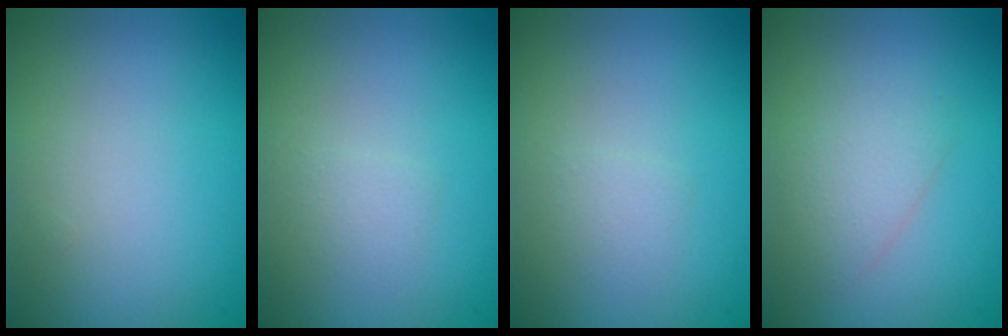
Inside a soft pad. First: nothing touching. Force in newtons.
{"total": 1.1, "press": 1.0, "slide": 0.1}
{"total": 1.1, "press": 1.0, "slide": 0.1}
{"total": 2.2, "press": 2.2, "slide": 0.0}